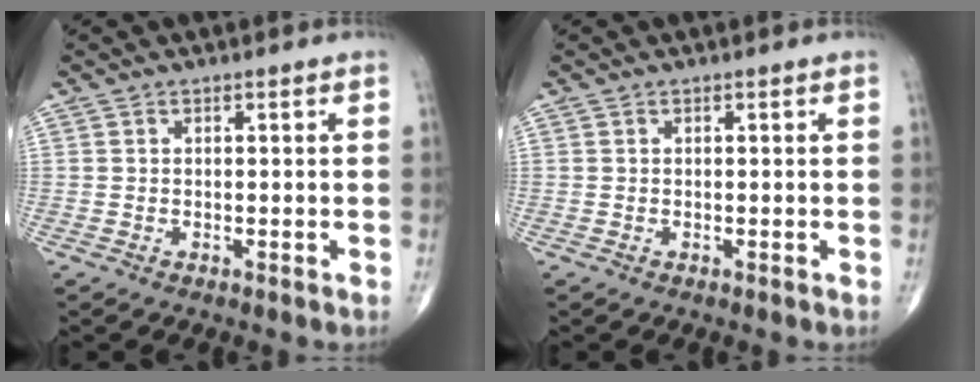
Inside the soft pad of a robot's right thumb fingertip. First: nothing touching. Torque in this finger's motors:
{"motor_torque": [0.09, 0.07, -0.02, -0.01, 0.01]}